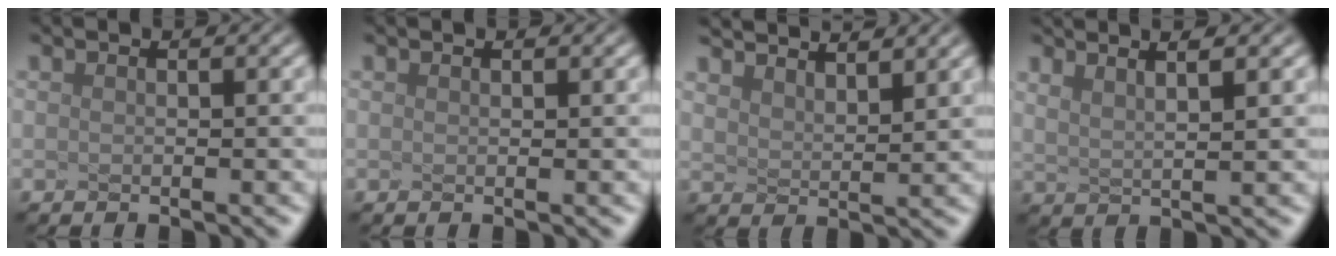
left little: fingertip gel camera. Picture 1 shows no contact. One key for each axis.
{"total": 0.0}
{"total": 3.9, "fx": 3.8, "fy": 0.1, "fz": 0.8, "tx": -0.024, "ty": 0.011, "tz": 0.070}
{"total": 2.5, "fx": 1.7, "fy": -0.1, "fz": 1.9, "tx": -0.047, "ty": 0.012, "tz": 0.037}